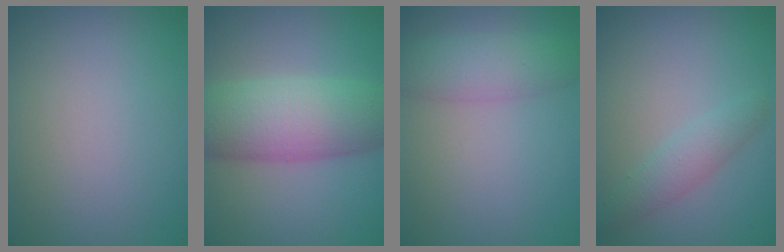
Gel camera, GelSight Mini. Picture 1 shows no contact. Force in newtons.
{"total": 8.5, "press": 8.5, "slide": 0.0}
{"total": 4.1, "press": 4.1, "slide": 0.1}
{"total": 2.2, "press": 2.2, "slide": 0.1}